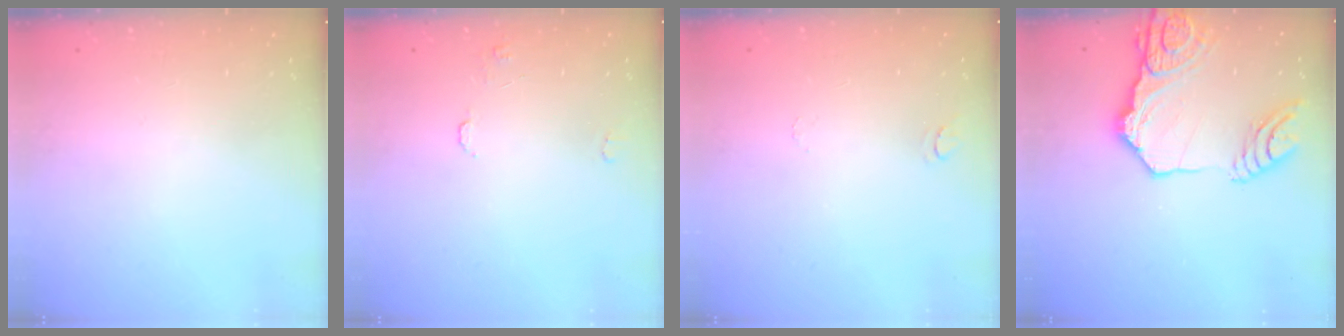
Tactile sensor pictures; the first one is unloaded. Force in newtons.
{"total": 6.4, "press": 6.4, "slide": 0.6}
{"total": 4.1, "press": 4.1, "slide": 0.3}
{"total": 19.8, "press": 19.7, "slide": 2.3}